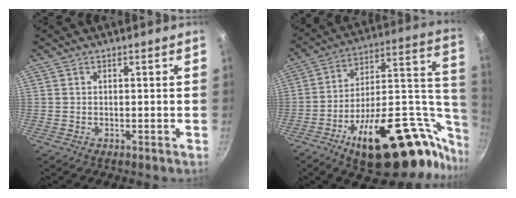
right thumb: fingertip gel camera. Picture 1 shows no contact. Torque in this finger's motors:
{"motor_torque": [3.21, 1.76, 1.73, -1.04, 0.43]}